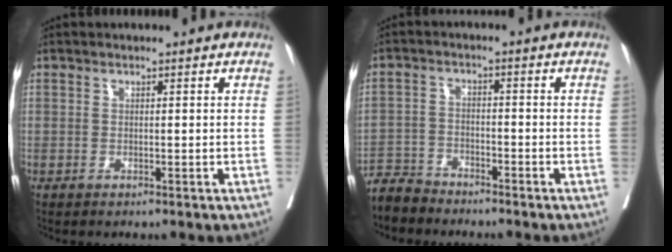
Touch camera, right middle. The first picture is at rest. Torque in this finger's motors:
{"motor_torque": [-0.21, -0.21, 0.00, -0.01]}